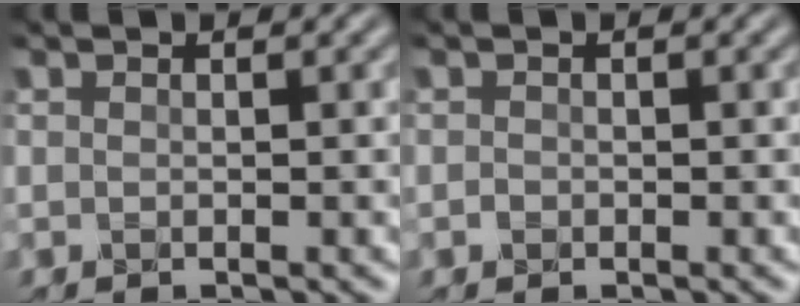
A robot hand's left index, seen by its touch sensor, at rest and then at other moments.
{"total": 0.7, "force": [-0.4, 0.5, 0.2], "torque": [-0.001, -0.001, -0.014]}